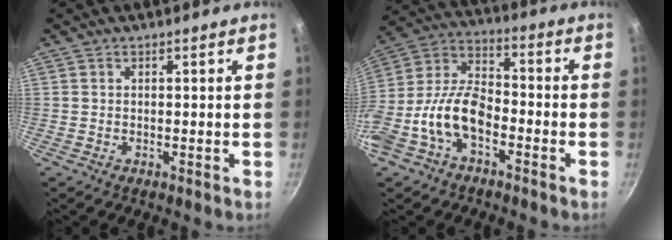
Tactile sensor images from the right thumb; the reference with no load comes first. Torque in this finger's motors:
{"motor_torque": [2.18, 2.25, 1.45, -1.32, 0.50]}